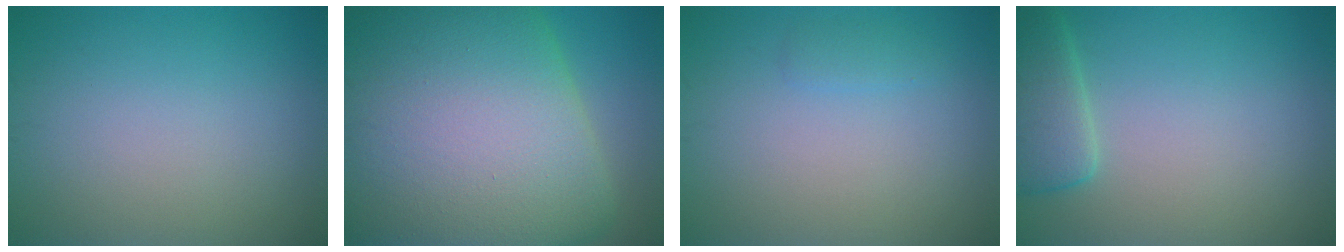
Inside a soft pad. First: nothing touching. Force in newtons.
{"total": 22.3, "press": 22.3, "slide": 0.8}
{"total": 0.8, "press": 0.8, "slide": 0.1}
{"total": 3.8, "press": 3.8, "slide": 0.3}